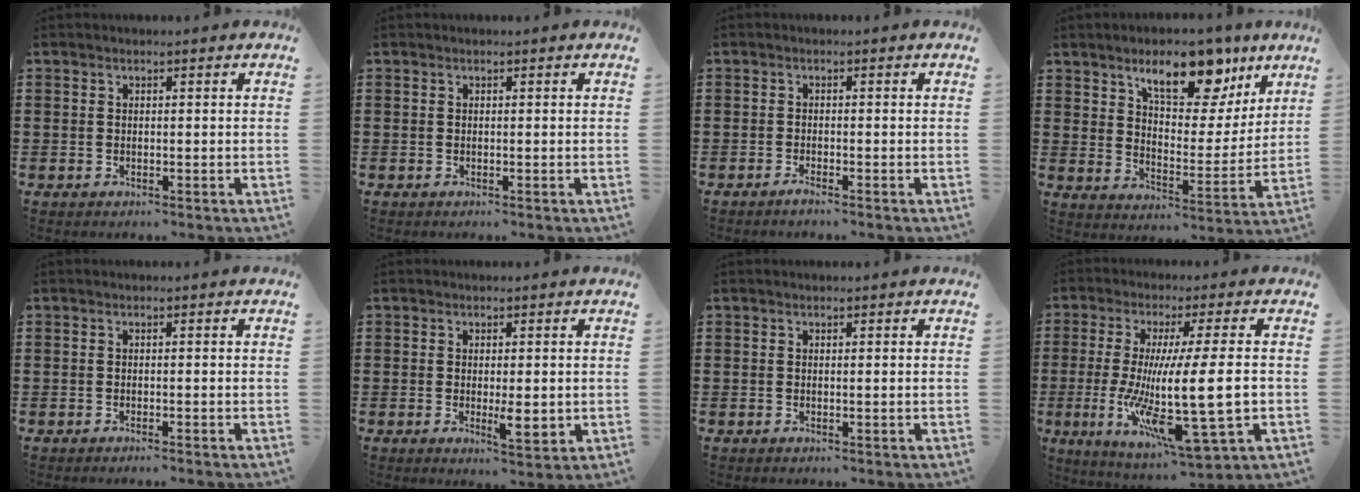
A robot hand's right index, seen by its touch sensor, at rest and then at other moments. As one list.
[{"total": 0.0}, {"total": 1.1, "force": [-1.0, 0.0, 0.5], "torque": [-0.010, -0.003, -0.019]}, {"total": 12.5, "force": [8.1, 5.3, 7.9], "torque": [-0.123, -0.025, 0.137]}, {"total": 0.6, "force": [-0.5, -0.1, 0.2], "torque": [-0.005, -0.002, -0.011]}, {"total": 3.9, "force": [-0.5, 1.3, 3.7], "torque": [-0.071, -0.001, -0.011]}, {"total": 0.0}, {"total": 16.9, "force": [-1.5, 3.1, 16.5], "torque": [-0.313, -0.018, -0.023]}]